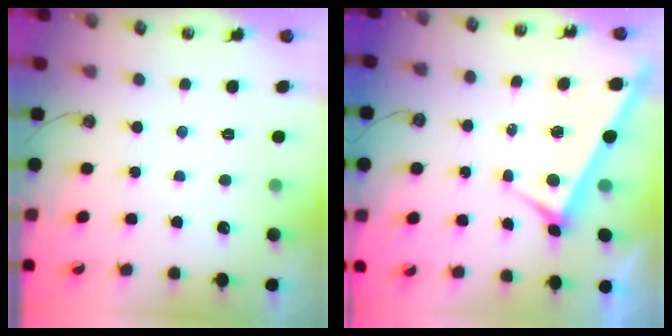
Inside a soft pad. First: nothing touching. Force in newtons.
{"total": 3.9, "press": 3.8, "slide": 0.7}